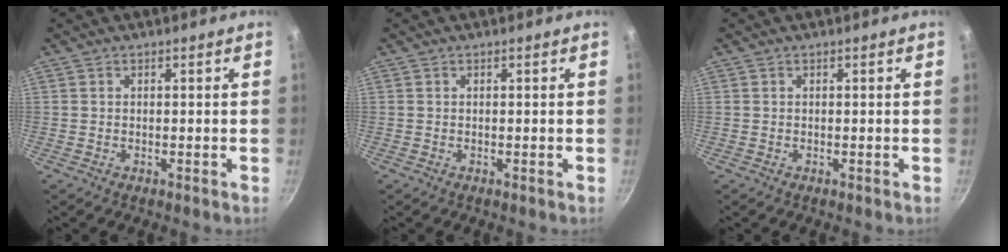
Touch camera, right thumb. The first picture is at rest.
{"total": 0.0}
{"total": 0.0}